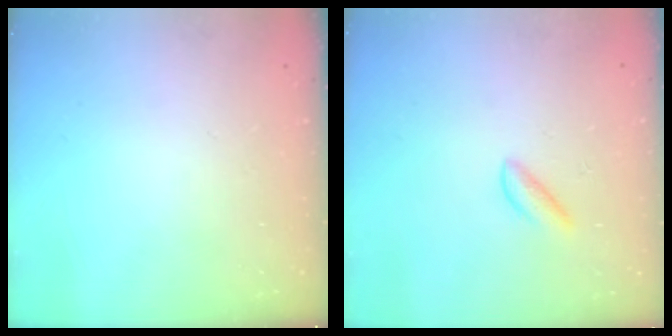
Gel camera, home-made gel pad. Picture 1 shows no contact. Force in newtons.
{"total": 2.9, "press": 2.9, "slide": 0.3}